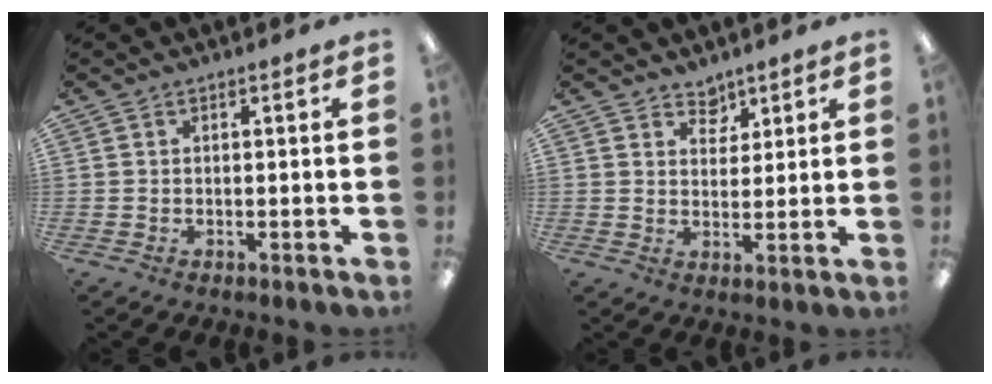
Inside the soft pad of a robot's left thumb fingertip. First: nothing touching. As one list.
[{"total": 4.6, "force": [3.7, 2.6, 0.4], "torque": [0.002, -0.023, 0.066]}]